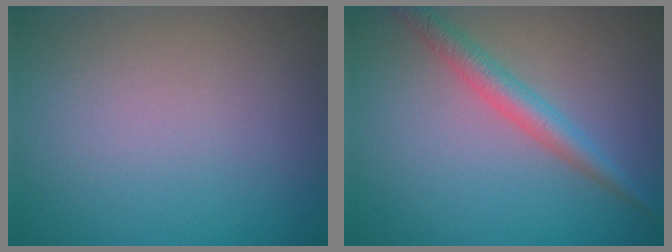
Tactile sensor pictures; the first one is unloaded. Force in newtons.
{"total": 3.0, "press": 3.0, "slide": 0.0}